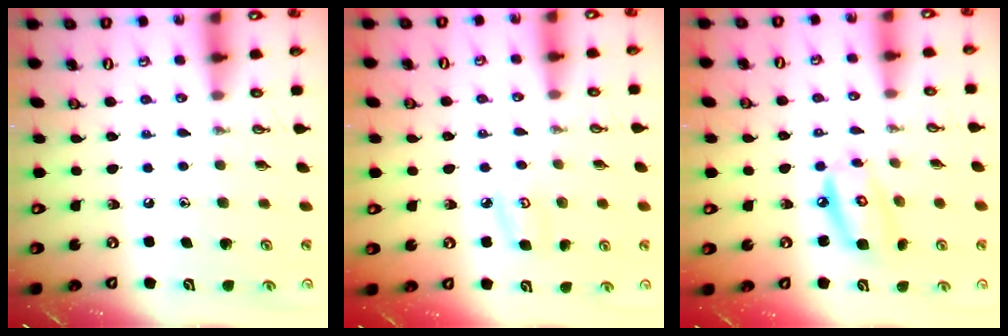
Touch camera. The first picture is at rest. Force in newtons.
{"total": 4.6, "press": 4.6, "slide": 0.4}
{"total": 8.2, "press": 8.2, "slide": 0.7}